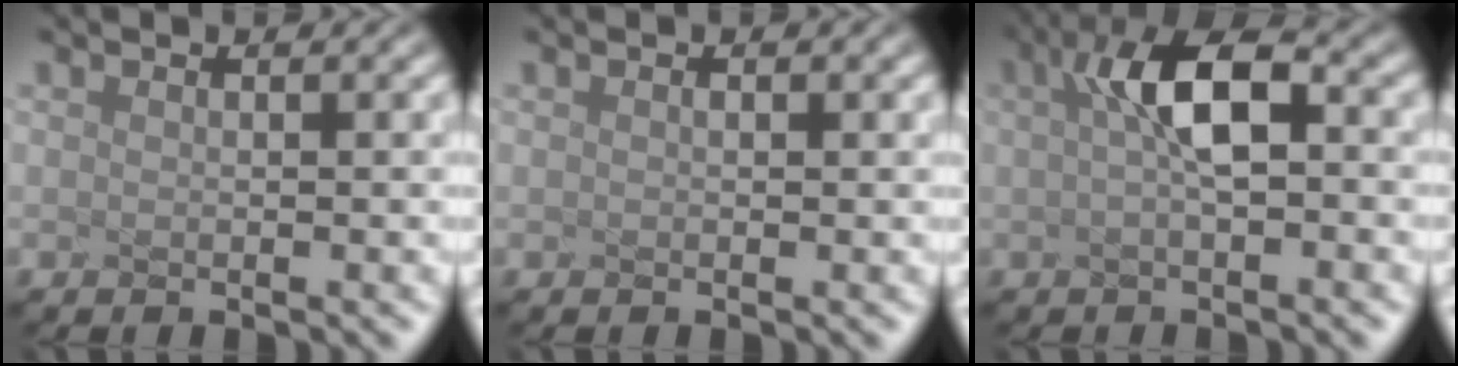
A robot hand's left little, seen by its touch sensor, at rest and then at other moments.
{"total": 0.0}
{"total": 3.6, "force": [-0.6, 0.3, 3.5], "torque": [-0.090, 0.006, 0.025]}